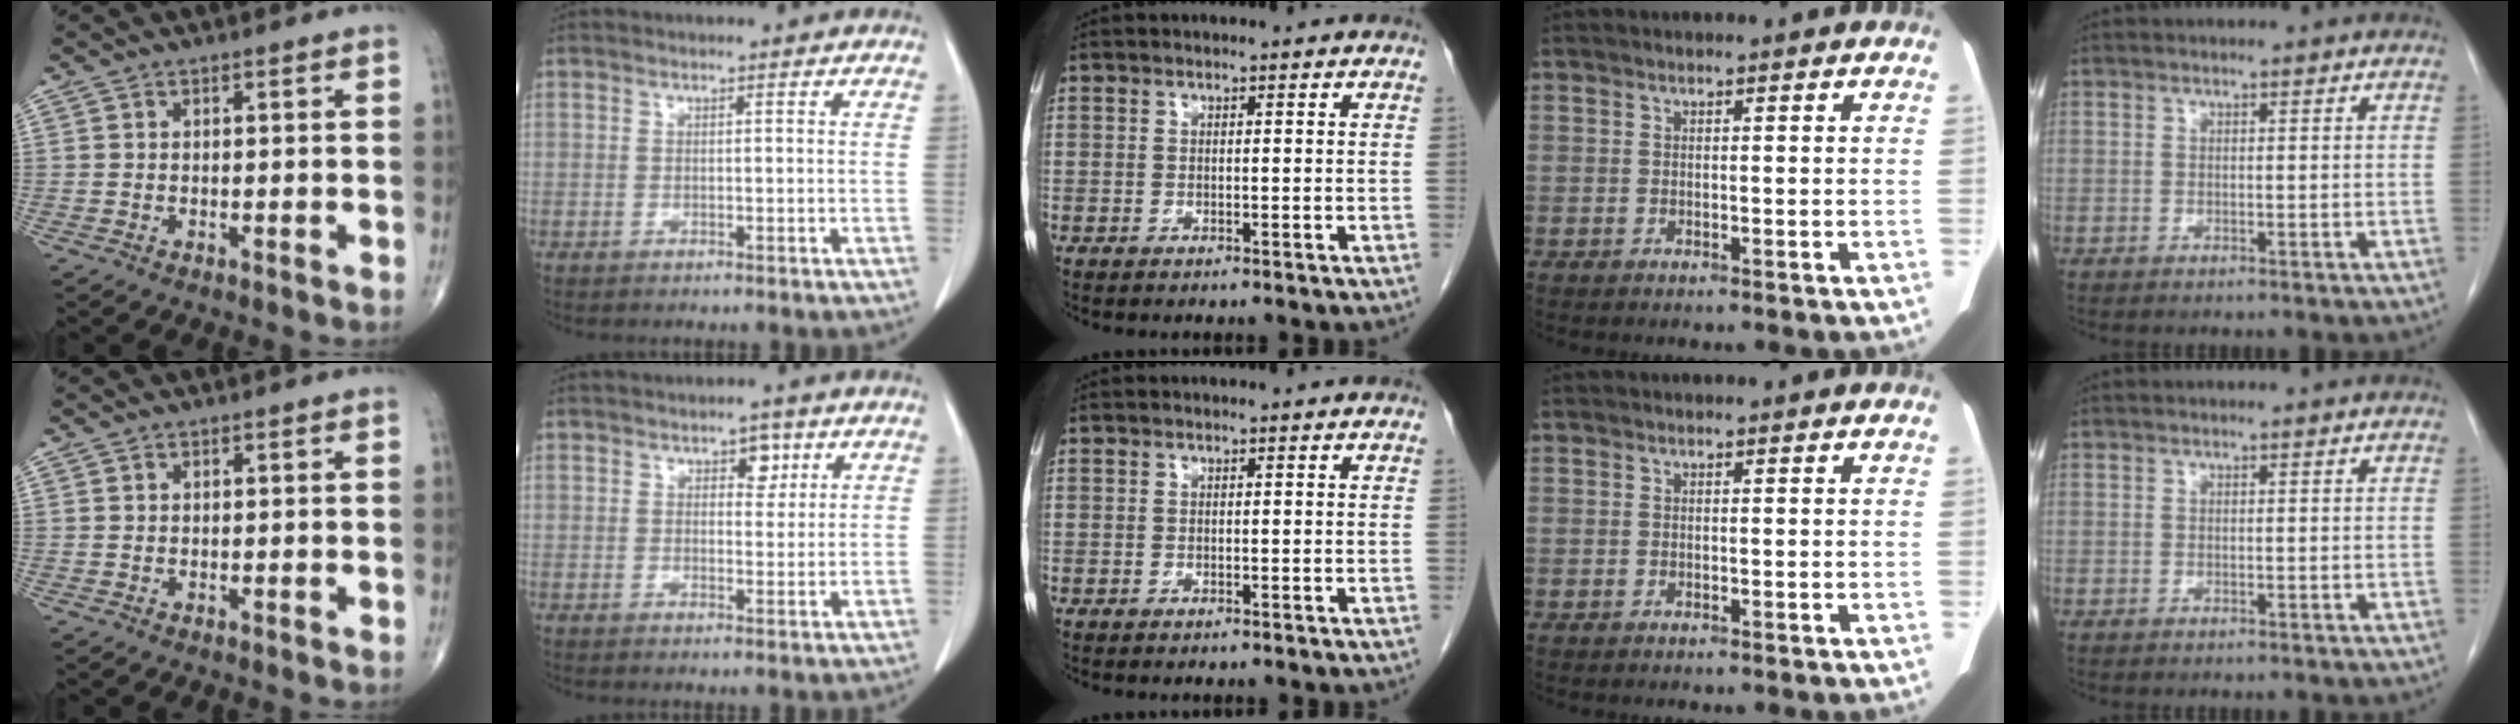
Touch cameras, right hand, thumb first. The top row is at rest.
{"index": {"total": 3.2, "force": [1.6, 1.9, 2.1], "torque": [-0.023, 0.003, 0.022]}}